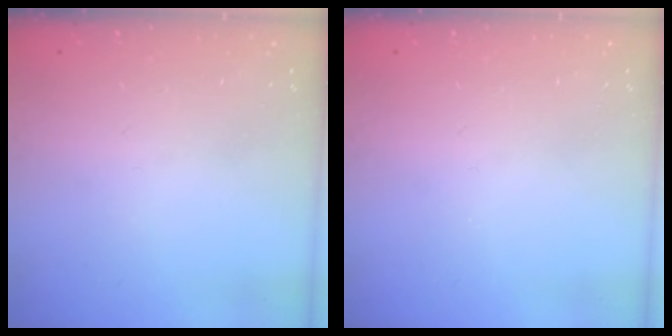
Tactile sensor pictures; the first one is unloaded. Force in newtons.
{"total": 0.0}